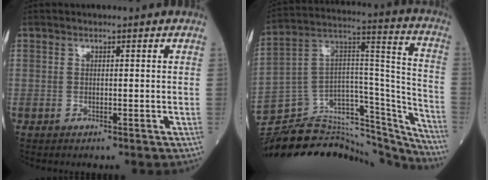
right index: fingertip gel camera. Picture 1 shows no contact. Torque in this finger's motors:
{"motor_torque": [0.25, -0.37, 0.18, 0.07]}